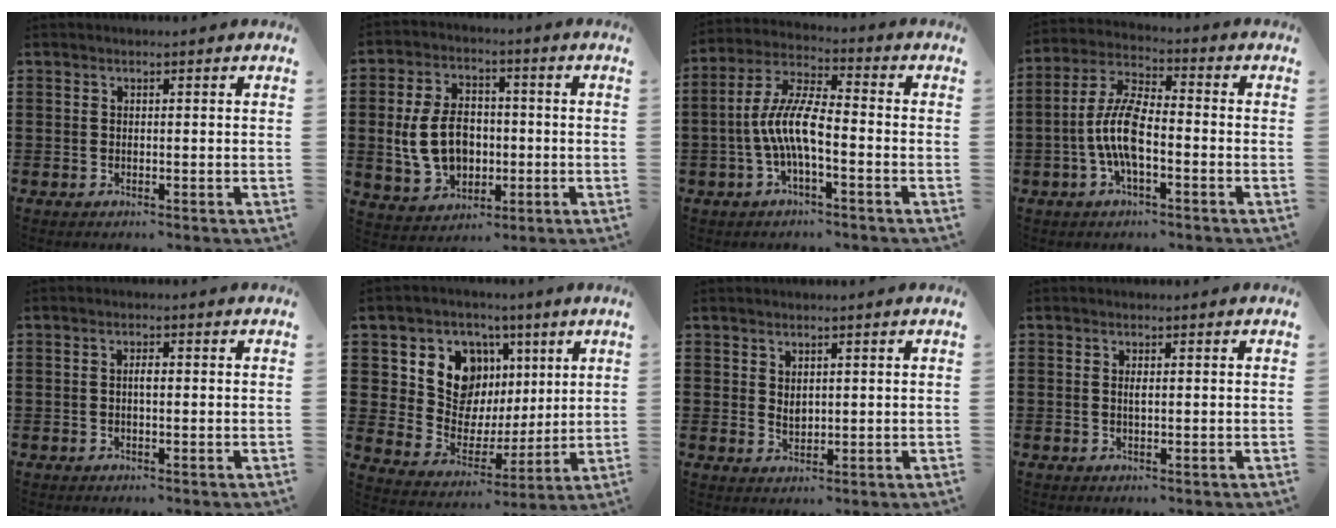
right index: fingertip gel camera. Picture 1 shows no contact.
{"total": 9.3, "force": [-0.5, 6.7, 6.5], "torque": [-0.144, 0.011, -0.011]}
{"total": 8.2, "force": [-2.3, 2.2, 7.5], "torque": [-0.177, -0.012, -0.052]}
{"total": 8.2, "force": [-2.1, 3.0, 7.4], "torque": [-0.181, -0.012, -0.048]}
{"total": 1.2, "force": [0.0, 0.4, 1.2], "torque": [-0.022, 0.001, 0.000]}
{"total": 10.8, "force": [4.8, 8.8, 4.0], "torque": [-0.104, -0.016, 0.092]}
{"total": 1.6, "force": [1.0, 0.9, 0.7], "torque": [-0.014, 0.005, 0.020]}
{"total": 0.7, "force": [0.2, 0.2, 0.7], "torque": [-0.014, -0.001, 0.004]}